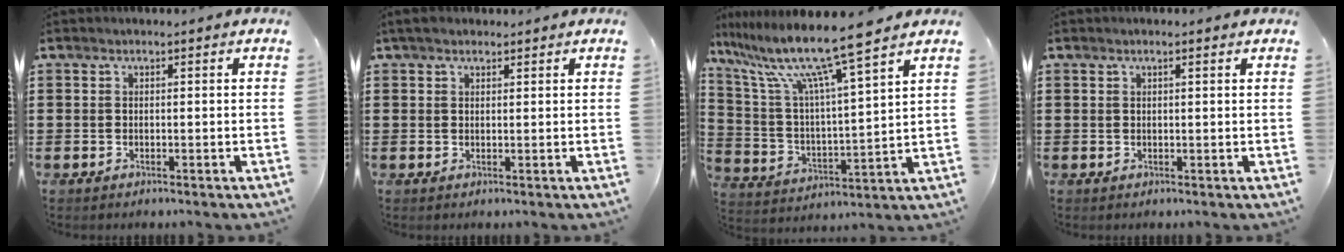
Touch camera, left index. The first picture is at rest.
{"total": 1.8, "force": [1.4, 0.9, 0.8], "torque": [-0.019, 0.007, 0.028]}
{"total": 11.7, "force": [9.4, -0.1, 7.0], "torque": [-0.173, -0.055, 0.155]}
{"total": 1.0, "force": [0.6, 0.0, 0.8], "torque": [-0.016, 0.001, 0.011]}